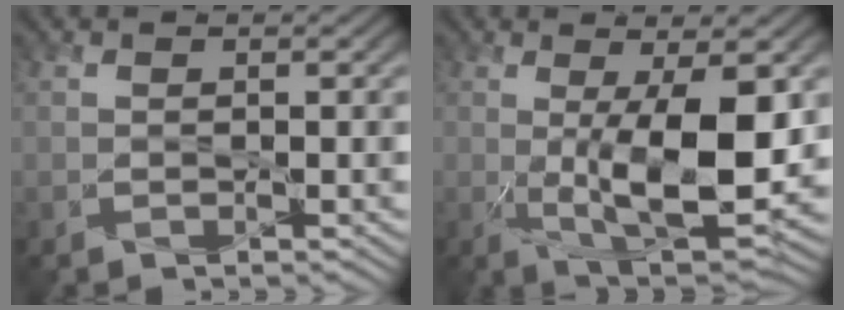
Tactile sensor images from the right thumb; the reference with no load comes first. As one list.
[{"total": 10.8, "force": [-0.1, 3.5, 10.2], "torque": [-0.183, -0.016, 0.006]}]